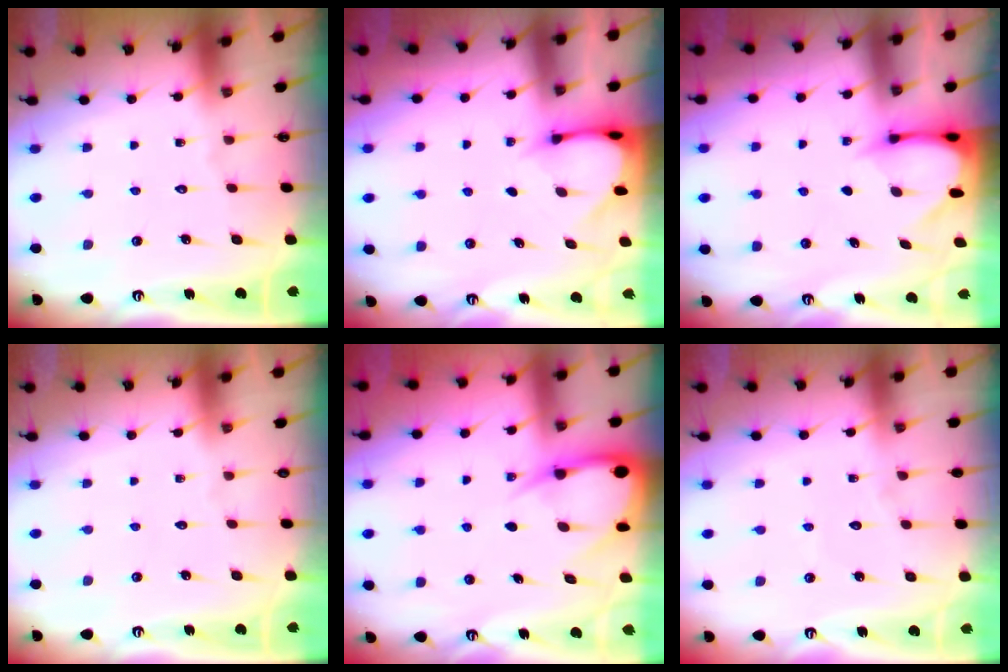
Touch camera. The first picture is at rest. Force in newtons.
{"total": 3.4, "press": 3.4, "slide": 0.2}
{"total": 3.3, "press": 3.3, "slide": 0.3}
{"total": 0.0}
{"total": 6.9, "press": 6.8, "slide": 0.6}
{"total": 2.9, "press": 2.9, "slide": 0.3}